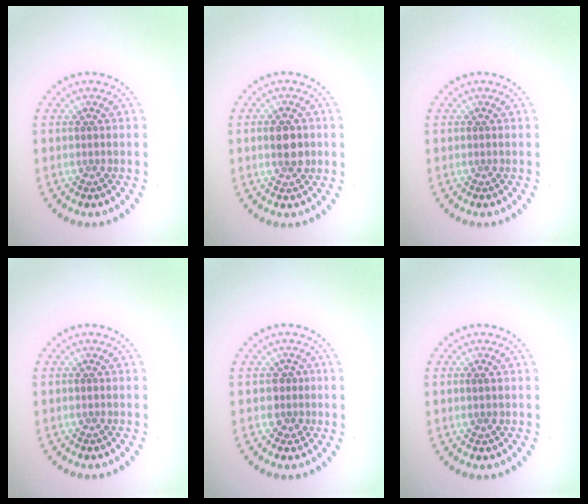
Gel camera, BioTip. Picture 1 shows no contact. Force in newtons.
{"total": 2.8, "press": 2.8, "slide": 0.1}
{"total": 0.0}
{"total": 0.0}
{"total": 1.7, "press": 1.4, "slide": 1.0}
{"total": 0.8, "press": 0.7, "slide": 0.2}